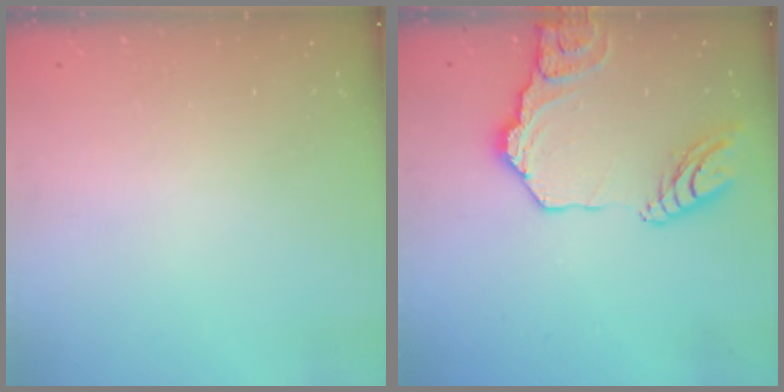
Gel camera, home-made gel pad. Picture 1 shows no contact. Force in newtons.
{"total": 17.4, "press": 17.3, "slide": 2.2}